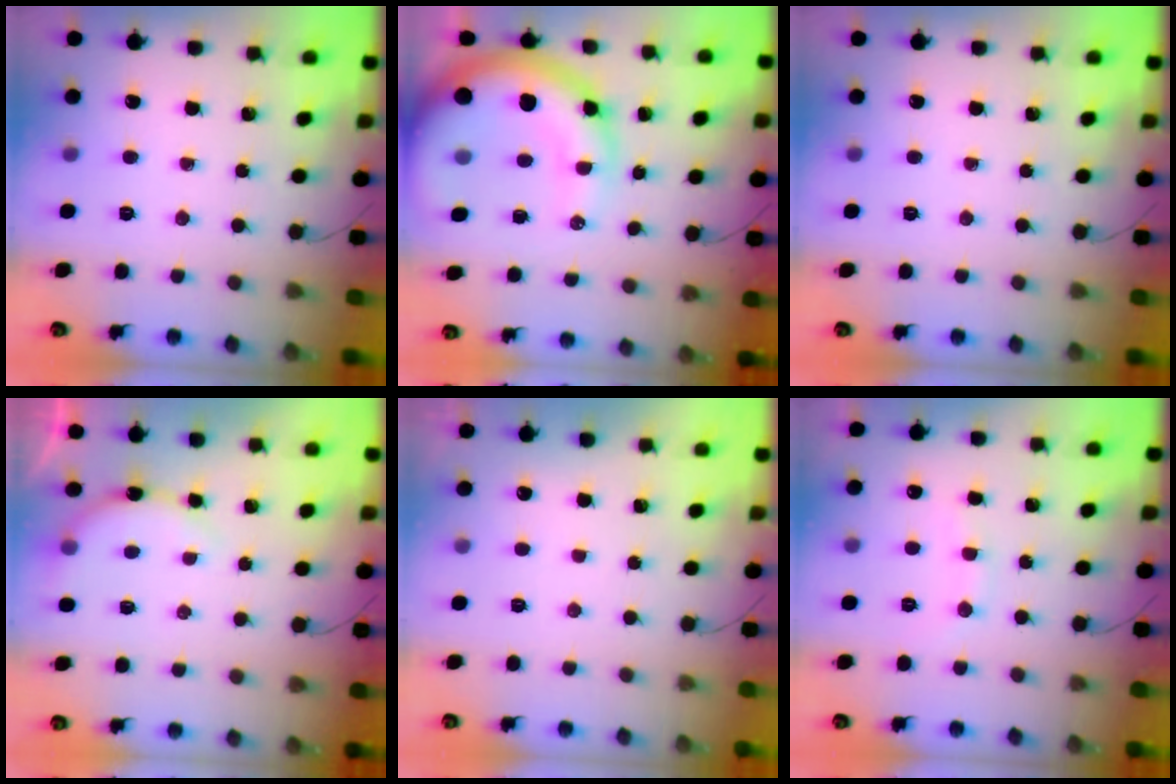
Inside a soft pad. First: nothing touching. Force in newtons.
{"total": 19.3, "press": 18.6, "slide": 5.0}
{"total": 0.0}
{"total": 6.3, "press": 6.3, "slide": 0.8}
{"total": 2.8, "press": 2.8, "slide": 0.1}
{"total": 7.7, "press": 7.5, "slide": 1.6}